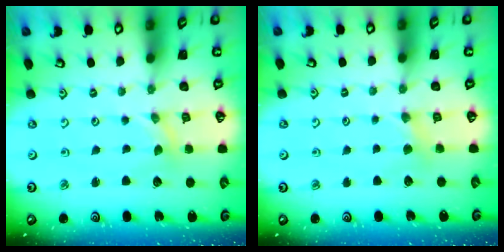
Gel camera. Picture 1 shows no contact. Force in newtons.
{"total": 2.5, "press": 2.5, "slide": 0.5}